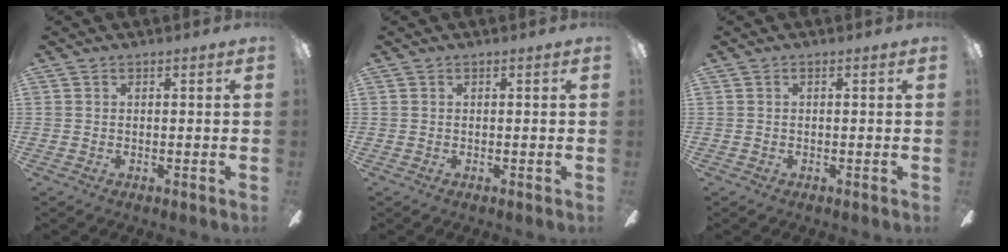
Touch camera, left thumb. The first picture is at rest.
{"total": 0.0}
{"total": 0.0}